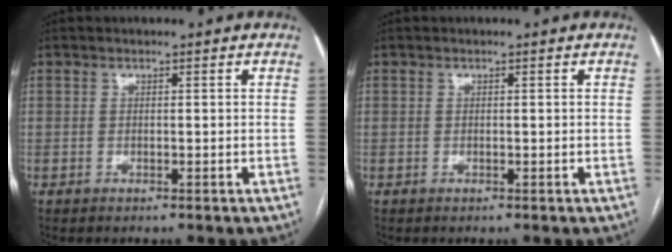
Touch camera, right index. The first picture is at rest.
{"total": 0.0}